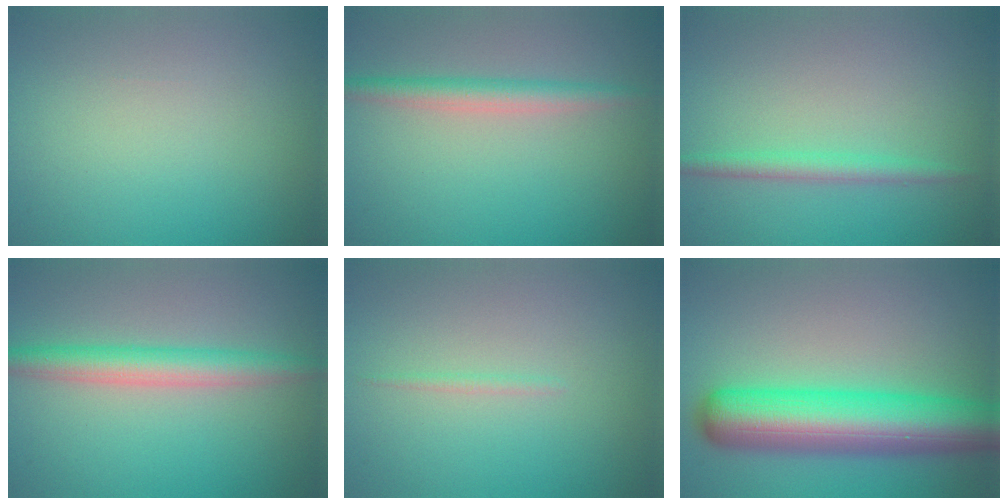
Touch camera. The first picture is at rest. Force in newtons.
{"total": 2.5, "press": 2.5, "slide": 0.1}
{"total": 1.9, "press": 1.9, "slide": 0.0}
{"total": 3.6, "press": 3.6, "slide": 0.1}
{"total": 0.6, "press": 0.6, "slide": 0.1}
{"total": 9.5, "press": 9.5, "slide": 0.2}